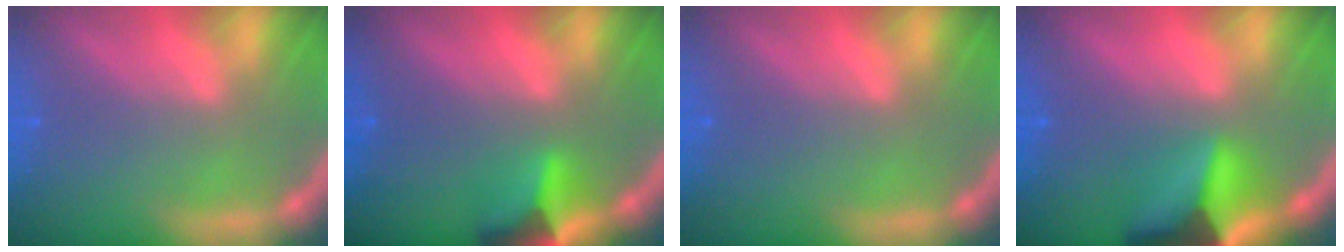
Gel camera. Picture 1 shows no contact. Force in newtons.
{"total": 4.5}
{"total": 0.0}
{"total": 8.4}